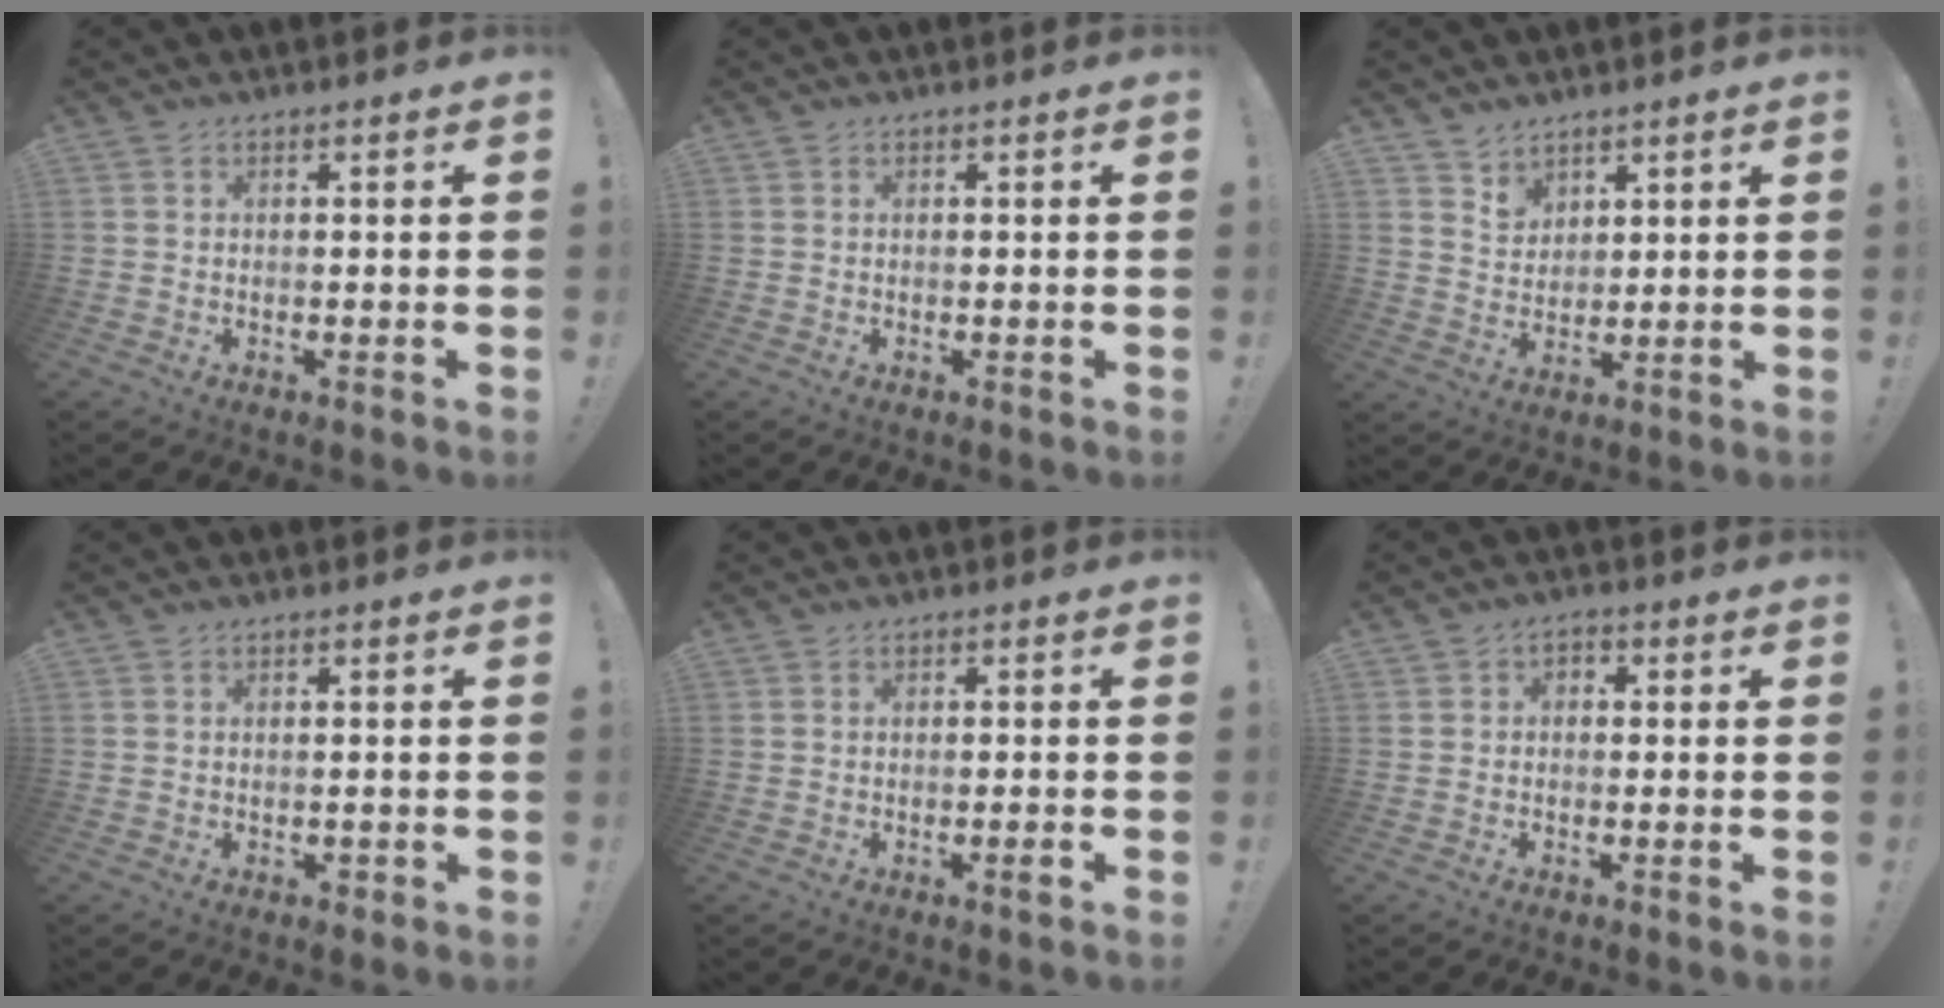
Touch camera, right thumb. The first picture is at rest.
{"total": 0.0}
{"total": 4.6, "force": [3.8, 2.6, 0.3], "torque": [-0.003, -0.033, 0.071]}
{"total": 0.7, "force": [-0.4, 0.5, 0.3], "torque": [-0.011, 0.004, -0.005]}
{"total": 1.7, "force": [-1.0, 0.0, 1.4], "torque": [-0.028, 0.002, -0.015]}
{"total": 2.1, "force": [-1.1, 1.4, 1.1], "torque": [-0.016, 0.008, -0.021]}